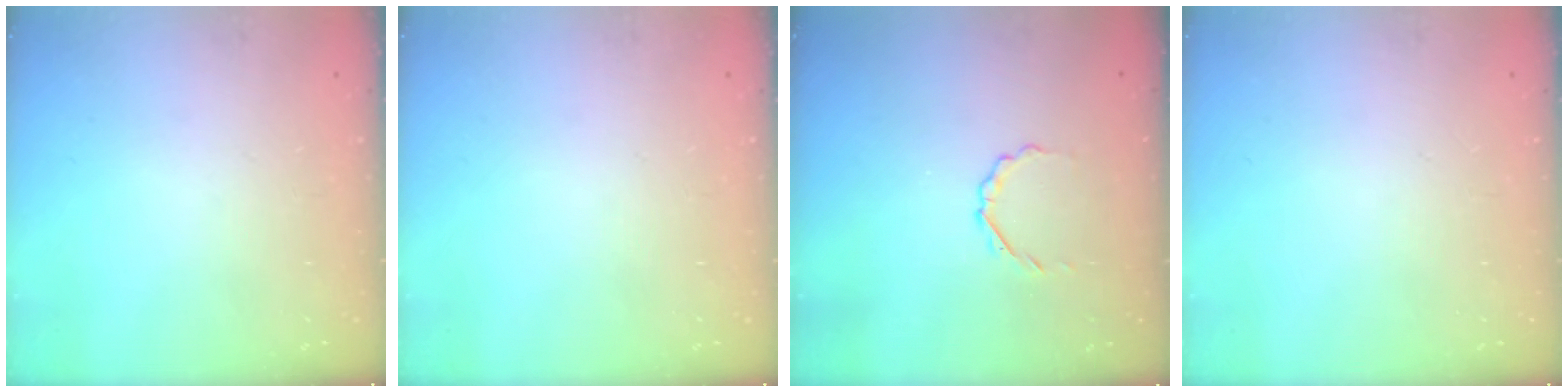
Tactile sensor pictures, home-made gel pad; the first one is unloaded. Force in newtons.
{"total": 0.0}
{"total": 2.1, "press": 2.0, "slide": 0.8}
{"total": 0.0}